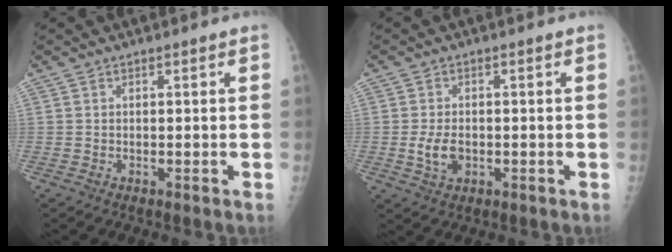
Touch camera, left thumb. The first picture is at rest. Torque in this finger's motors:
{"motor_torque": [-0.31, 0.47, 0.52, 0.12, 0.08]}